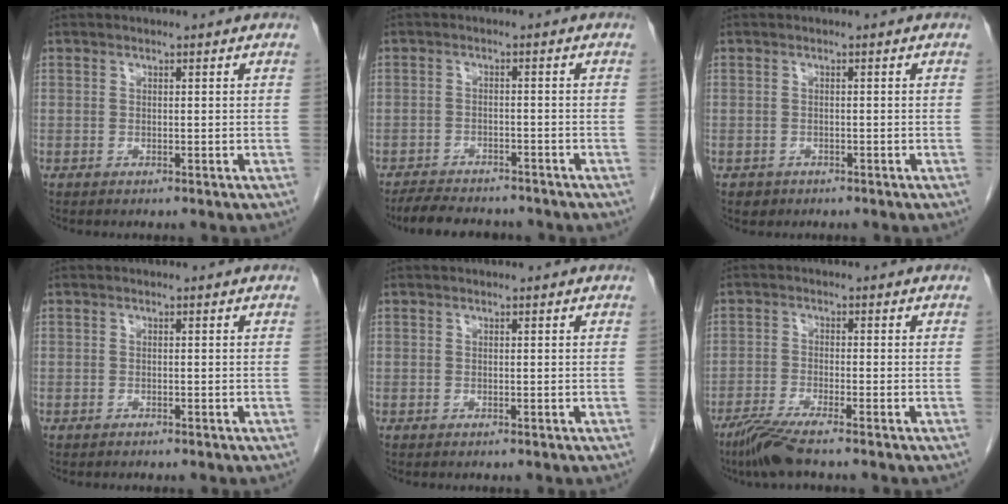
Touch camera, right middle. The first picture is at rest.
{"total": 8.5, "force": [-7.7, 2.3, 2.8], "torque": [-0.045, -0.004, -0.111]}
{"total": 1.2, "force": [-0.7, 1.0, 0.1], "torque": [-0.004, 0.003, -0.007]}
{"total": 0.0}
{"total": 0.0}
{"total": 5.4, "force": [-4.1, -0.2, 3.4], "torque": [-0.072, -0.018, -0.084]}